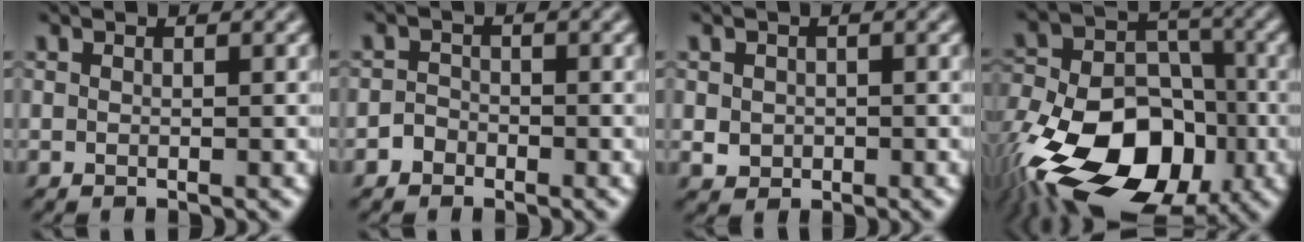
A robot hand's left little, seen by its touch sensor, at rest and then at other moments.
{"total": 1.3, "force": [-0.8, 1.1, 0.1], "torque": [0.008, 0.005, -0.020]}
{"total": 1.7, "force": [-0.1, 1.6, 0.7], "torque": [-0.011, -0.004, 0.001]}
{"total": 19.7, "force": [-9.5, 13.2, 11.1], "torque": [-0.197, -0.017, -0.161]}